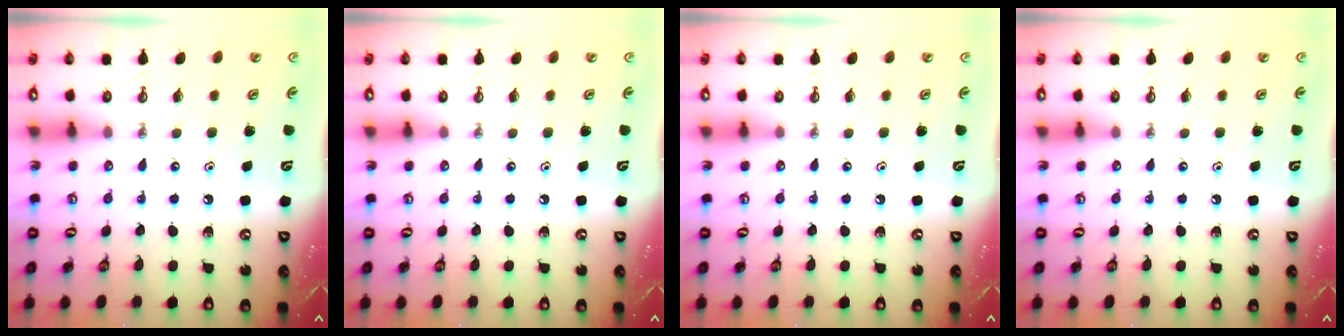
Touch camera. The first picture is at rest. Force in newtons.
{"total": 0.0}
{"total": 0.0}
{"total": 0.0}